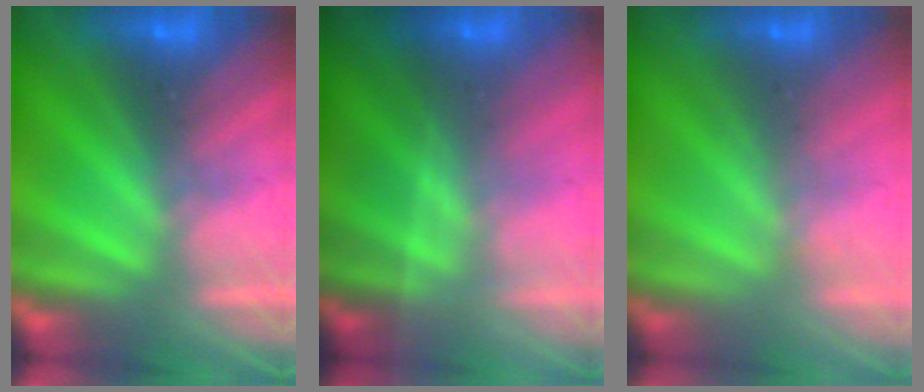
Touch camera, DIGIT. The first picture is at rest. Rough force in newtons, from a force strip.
{"total": 1.6}
{"total": 2.0}